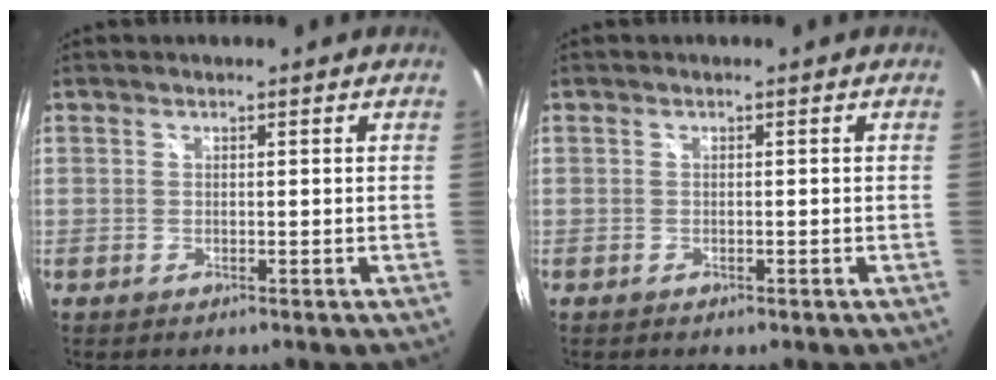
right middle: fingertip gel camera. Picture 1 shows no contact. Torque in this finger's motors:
{"motor_torque": [-0.28, -0.19, -0.05, 0.00]}